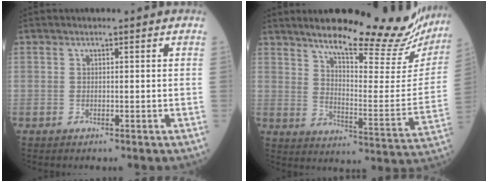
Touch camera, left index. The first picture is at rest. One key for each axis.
{"total": 25.2, "fx": 21.7, "fy": 4.3, "fz": 12.2, "tx": -0.170, "ty": -0.065, "tz": 0.277}